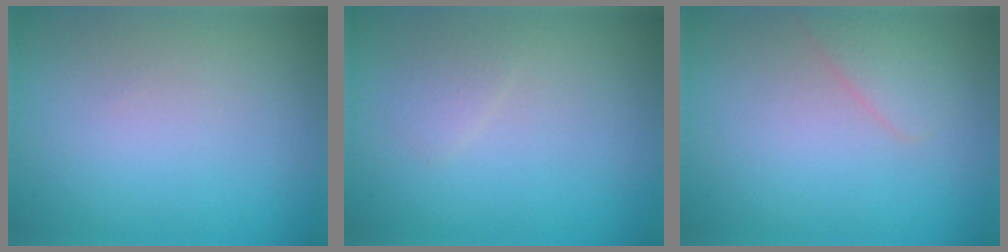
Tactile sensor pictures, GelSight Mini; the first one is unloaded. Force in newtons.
{"total": 1.0, "press": 1.0, "slide": 0.0}
{"total": 1.6, "press": 1.6, "slide": 0.0}